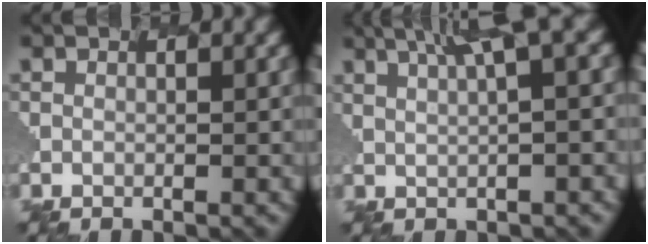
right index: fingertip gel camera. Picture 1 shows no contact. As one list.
[{"total": 7.3, "force": [3.6, 1.8, 6.2], "torque": [-0.058, 0.032, 0.053]}]